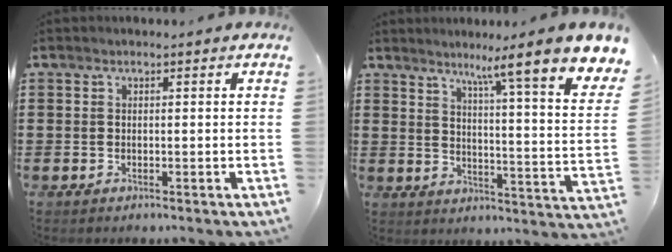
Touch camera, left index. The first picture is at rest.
{"total": 7.2, "force": [5.2, -1.0, 4.8], "torque": [-0.074, -0.064, 0.068]}